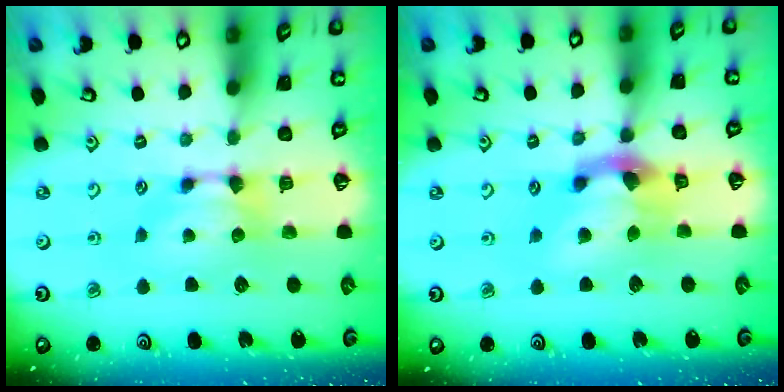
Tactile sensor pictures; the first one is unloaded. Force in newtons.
{"total": 4.9, "press": 4.5, "slide": 1.9}